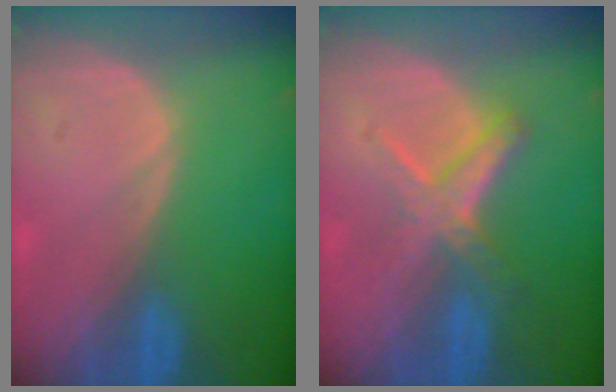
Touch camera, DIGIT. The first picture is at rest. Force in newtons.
{"total": 5.6, "press": 5.4, "slide": 1.5}